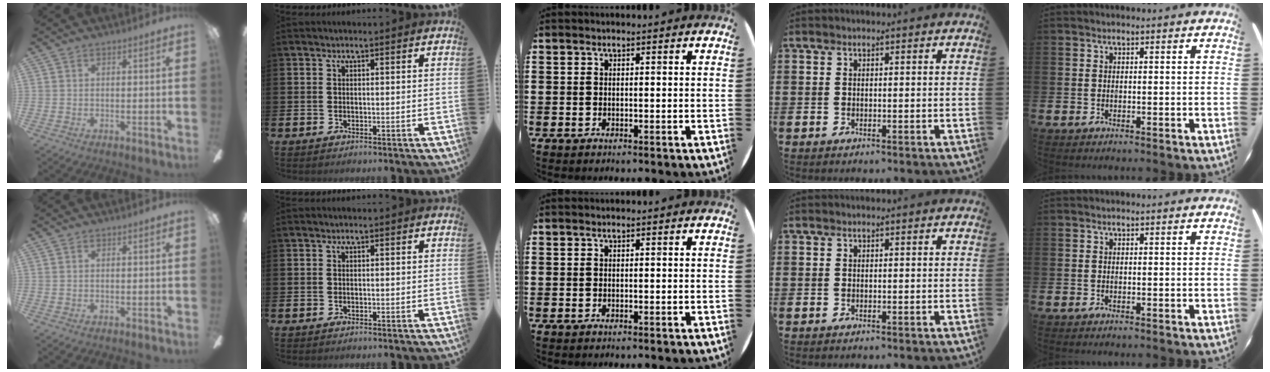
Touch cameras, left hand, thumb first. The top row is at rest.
{}